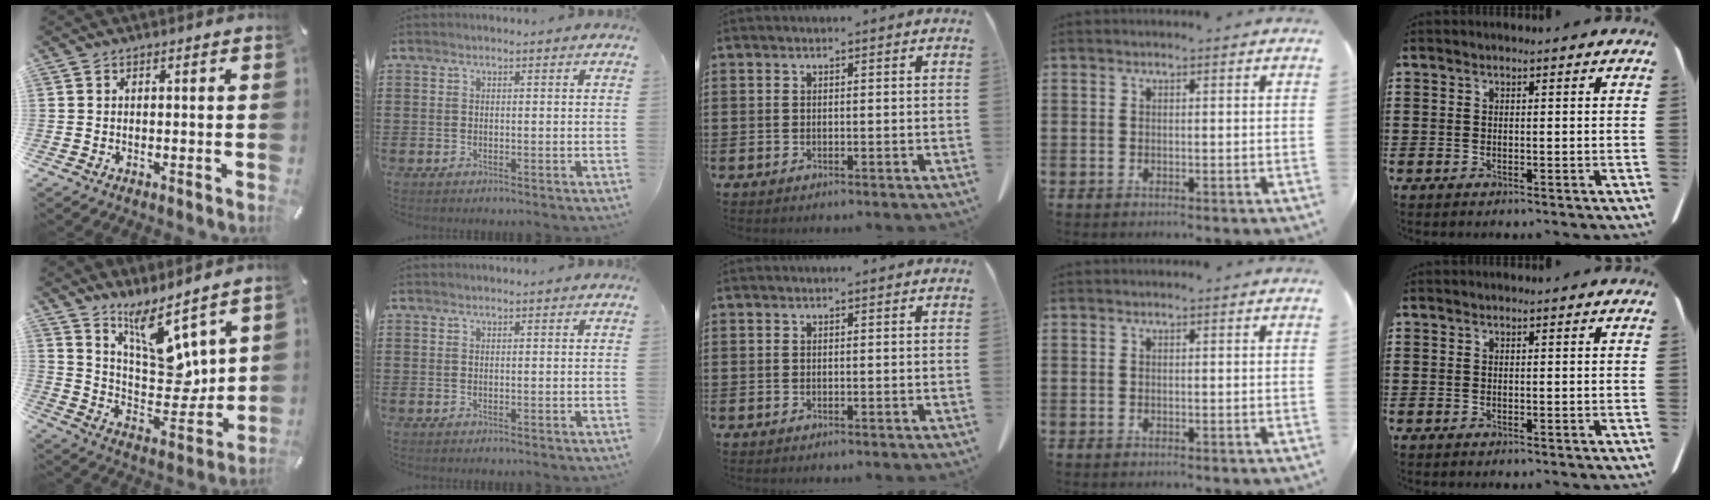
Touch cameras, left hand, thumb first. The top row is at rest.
{"thumb": {"total": 13.8, "force": [9.6, 5.9, 7.9], "torque": [-0.118, -0.089, 0.176]}}